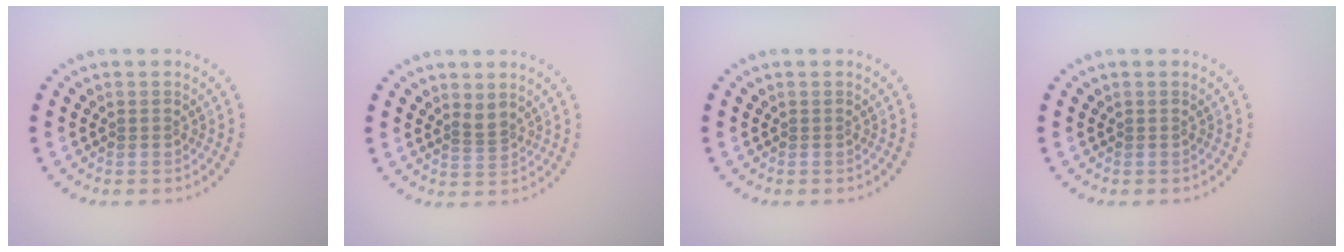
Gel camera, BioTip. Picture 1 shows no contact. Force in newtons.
{"total": 1.2, "press": 0.8, "slide": 0.9}
{"total": 0.0}
{"total": 0.0}